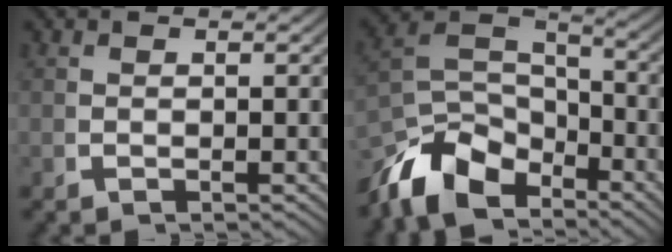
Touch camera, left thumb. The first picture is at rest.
{"total": 11.0, "force": [-3.5, 7.8, 6.9], "torque": [-0.139, -0.036, -0.053]}